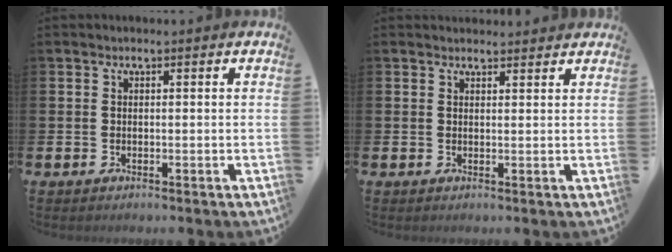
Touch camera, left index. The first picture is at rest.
{"total": 1.7, "force": [1.6, 0.4, -0.1], "torque": [0.009, -0.007, 0.028]}